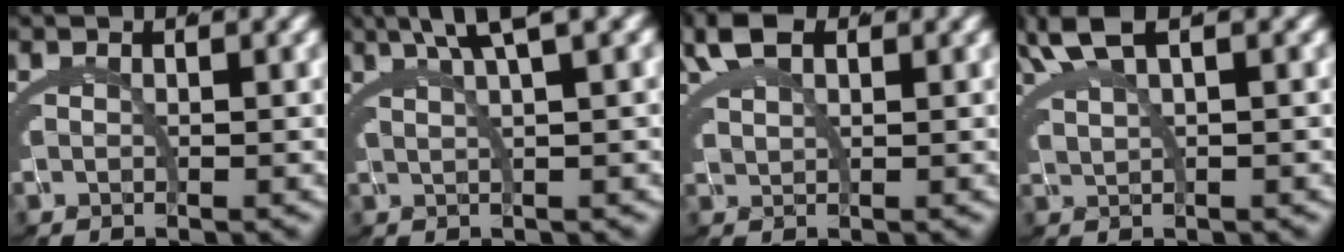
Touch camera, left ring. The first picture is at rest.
{"total": 4.7, "force": [3.2, -1.0, 3.3], "torque": [-0.032, 0.025, 0.054]}
{"total": 3.2, "force": [2.4, 1.1, 1.9], "torque": [-0.045, 0.001, 0.048]}
{"total": 3.0, "force": [2.3, -0.6, 1.8], "torque": [-0.031, 0.010, 0.047]}